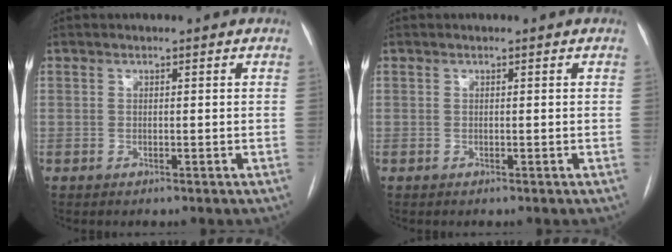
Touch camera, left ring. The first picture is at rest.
{"total": 0.0}